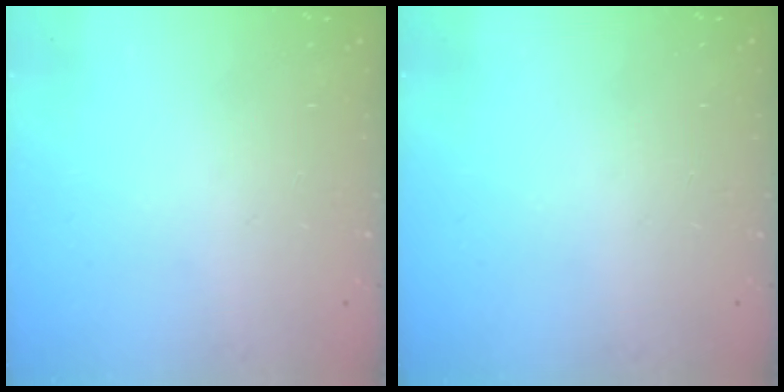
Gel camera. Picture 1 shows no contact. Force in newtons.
{"total": 0.0}